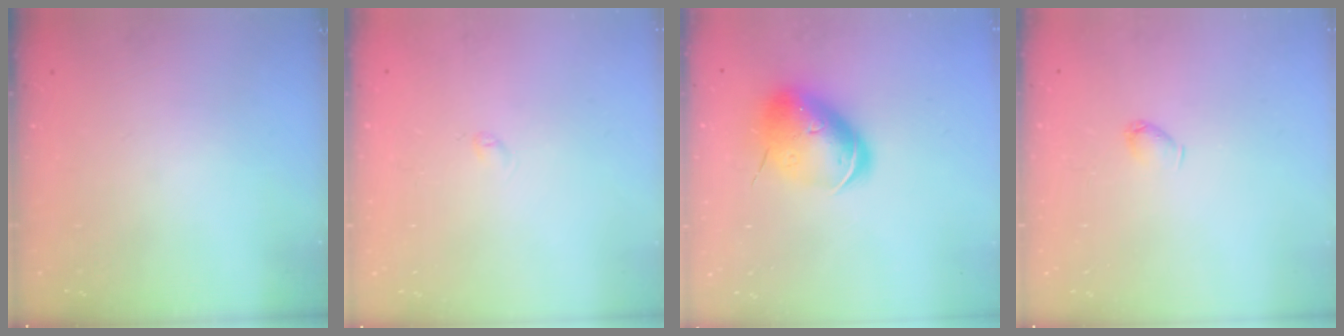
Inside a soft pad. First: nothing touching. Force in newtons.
{"total": 2.4, "press": 2.3, "slide": 0.4}
{"total": 13.0, "press": 12.8, "slide": 2.3}
{"total": 3.0, "press": 3.0, "slide": 0.3}